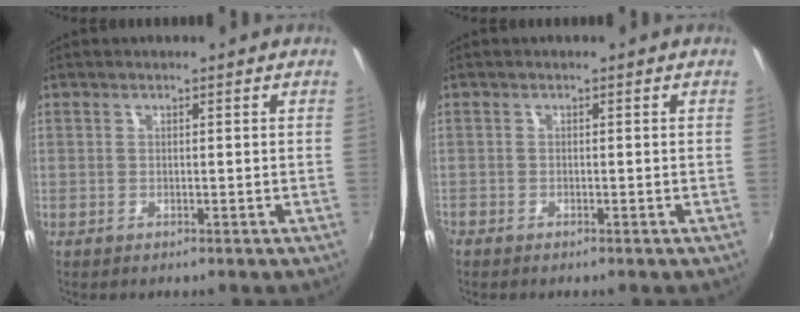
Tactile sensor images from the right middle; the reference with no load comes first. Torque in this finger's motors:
{"motor_torque": [0.43, -0.41, 0.26, 0.15]}